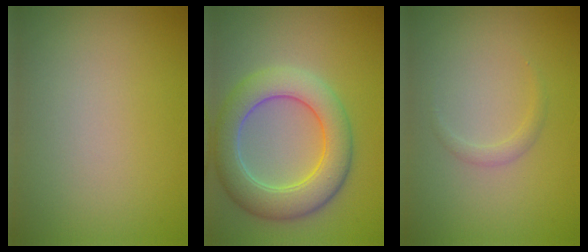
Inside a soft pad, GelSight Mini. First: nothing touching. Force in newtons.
{"total": 6.7, "press": 6.7, "slide": 0.3}
{"total": 0.9, "press": 0.9, "slide": 0.0}